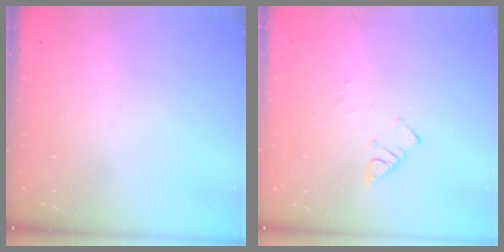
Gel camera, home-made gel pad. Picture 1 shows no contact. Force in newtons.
{"total": 4.0, "press": 4.0, "slide": 0.4}